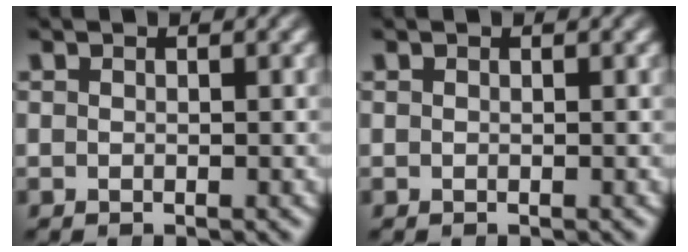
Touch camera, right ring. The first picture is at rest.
{"total": 1.0, "force": [-0.2, -1.0, -0.3], "torque": [0.014, -0.010, 0.005]}